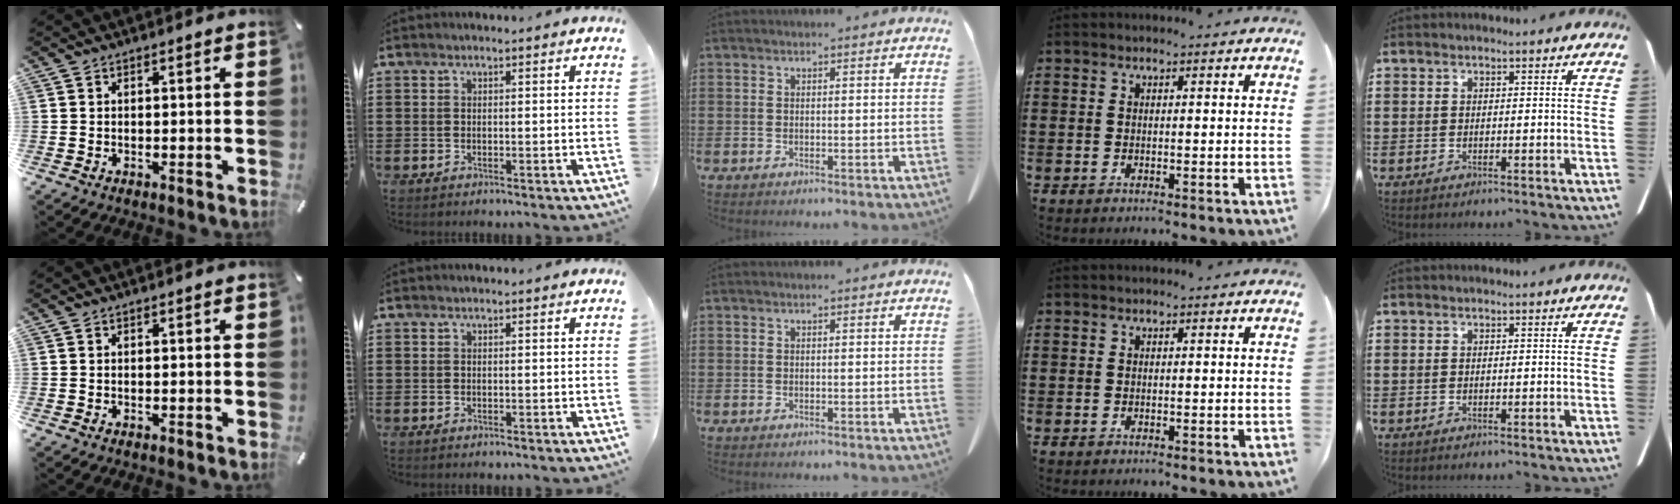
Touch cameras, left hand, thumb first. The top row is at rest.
{}